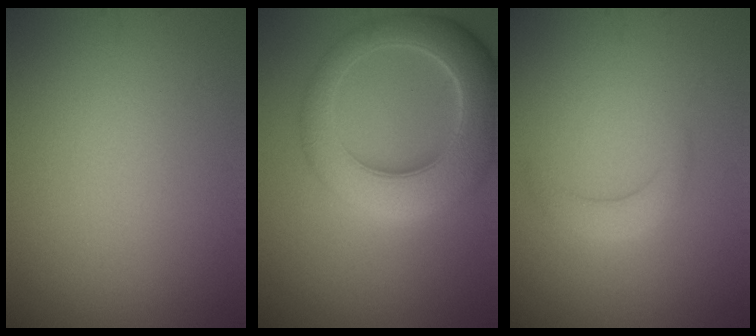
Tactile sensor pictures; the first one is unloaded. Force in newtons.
{"total": 8.4, "press": 8.4, "slide": 0.4}
{"total": 1.9, "press": 1.9, "slide": 0.1}